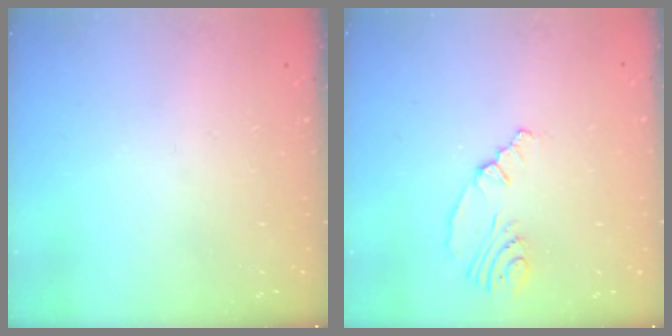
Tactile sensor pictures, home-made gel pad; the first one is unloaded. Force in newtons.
{"total": 5.6, "press": 2.6, "slide": 4.9}